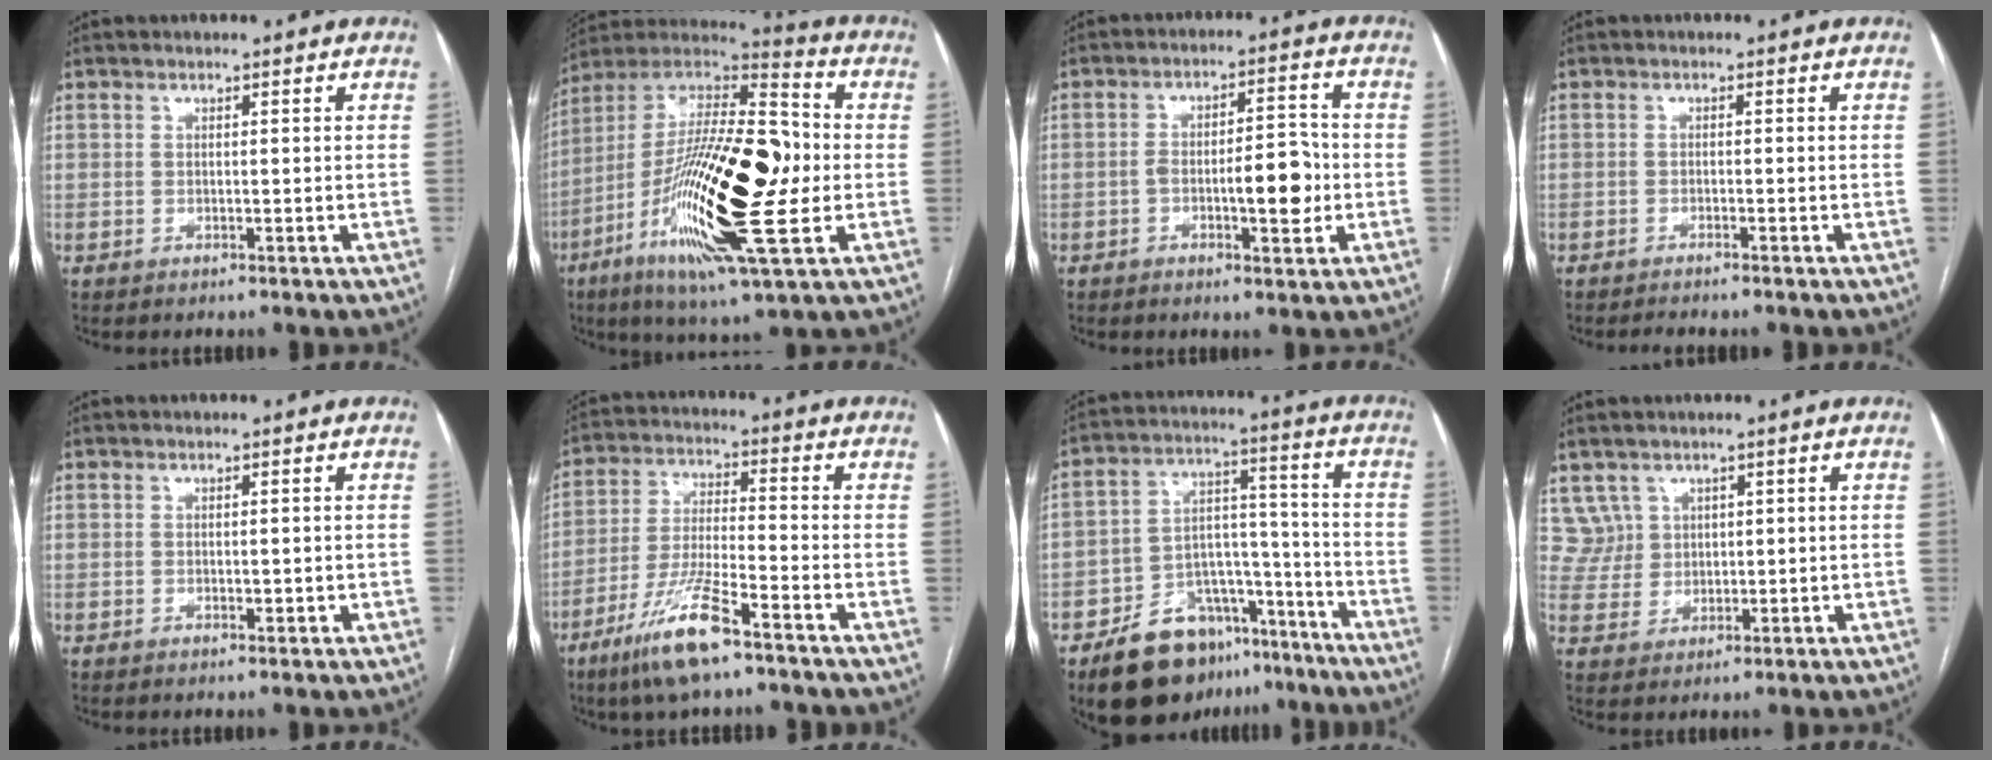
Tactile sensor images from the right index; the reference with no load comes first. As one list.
[{"total": 27.6, "force": [-4.8, 5.5, 26.6], "torque": [-0.506, -0.019, -0.092]}, {"total": 7.9, "force": [-1.9, 2.3, 7.3], "torque": [-0.111, 0.018, -0.026]}, {"total": 2.9, "force": [-2.6, -0.3, 1.3], "torque": [-0.015, -0.001, -0.036]}, {"total": 1.1, "force": [-0.3, 0.4, 1.0], "torque": [-0.017, -0.001, -0.002]}, {"total": 11.2, "force": [-7.2, 1.3, 8.5], "torque": [-0.174, -0.025, -0.136]}, {"total": 15.5, "force": [-10.7, 8.9, 6.8], "torque": [-0.090, 0.054, -0.167]}, {"total": 4.5, "force": [2.4, 3.8, -0.4], "torque": [0.016, 0.014, 0.051]}]